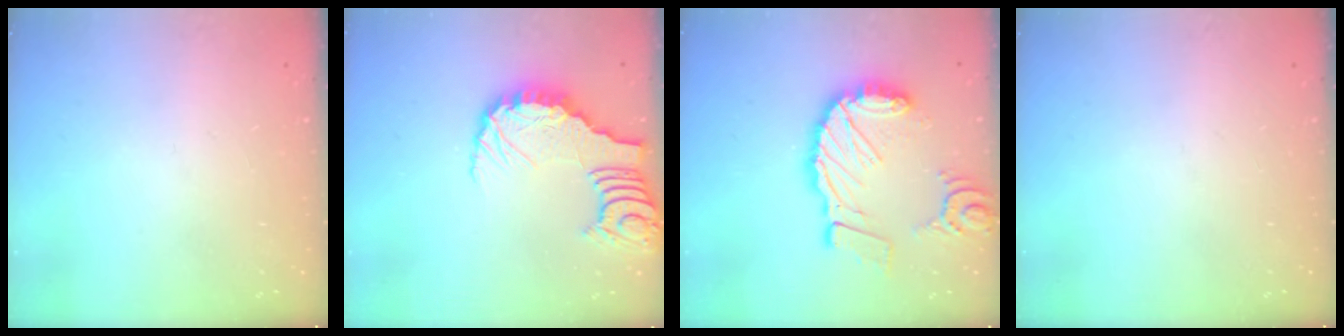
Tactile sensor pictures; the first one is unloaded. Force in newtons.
{"total": 8.8, "press": 8.8, "slide": 1.2}
{"total": 19.2, "press": 19.0, "slide": 2.2}
{"total": 0.0}